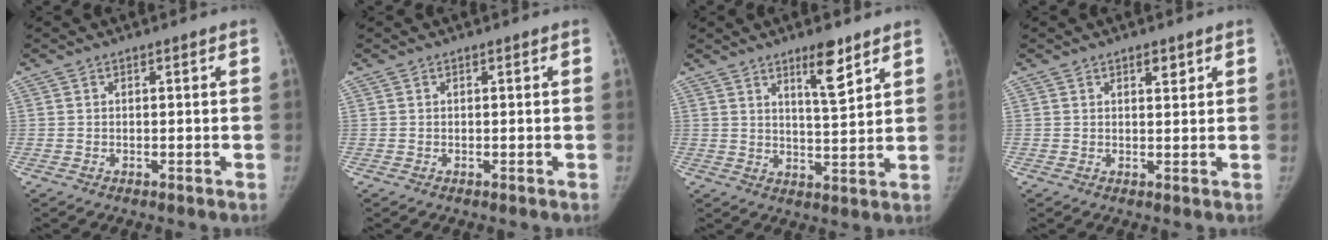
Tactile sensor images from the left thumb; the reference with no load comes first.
{"total": 0.0}
{"total": 7.3, "force": [4.8, 1.6, 5.3], "torque": [-0.074, -0.037, 0.077]}
{"total": 2.2, "force": [1.4, 1.0, 1.4], "torque": [-0.010, -0.008, 0.021]}